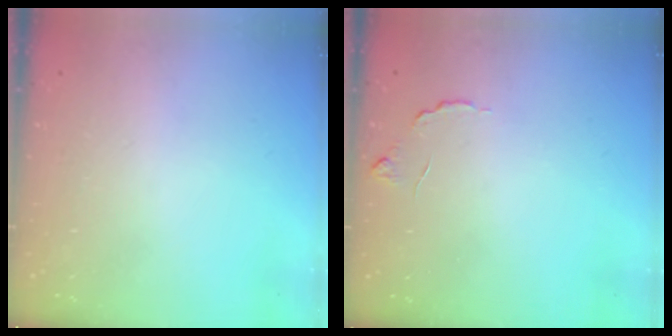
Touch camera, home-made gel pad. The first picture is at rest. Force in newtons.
{"total": 6.0, "press": 6.0, "slide": 0.4}